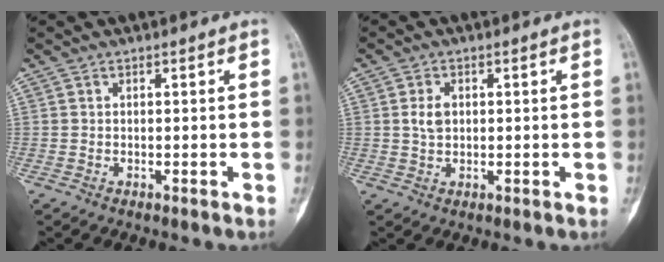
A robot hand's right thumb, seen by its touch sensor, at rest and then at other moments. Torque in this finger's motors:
{"motor_torque": [-0.15, 0.15, 0.46, 0.05, 0.00]}